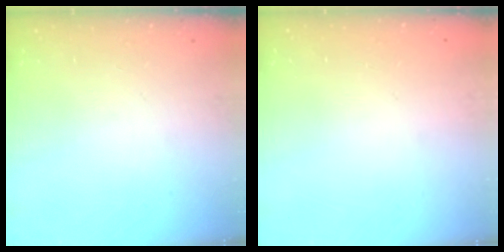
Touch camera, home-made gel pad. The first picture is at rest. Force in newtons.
{"total": 0.0}